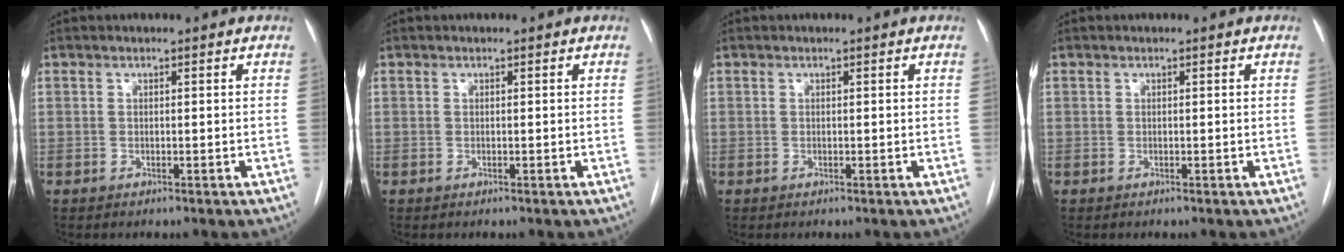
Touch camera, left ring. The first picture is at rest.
{"total": 0.0}
{"total": 0.0}
{"total": 0.0}